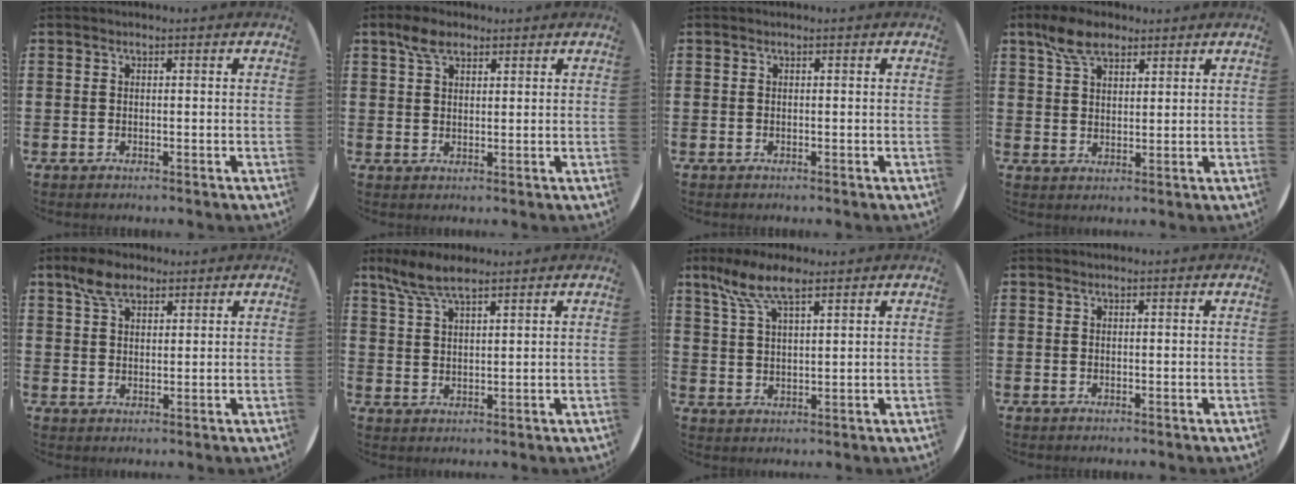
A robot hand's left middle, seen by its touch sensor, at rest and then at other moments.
{"total": 4.0, "force": [2.7, 2.0, 2.0], "torque": [-0.038, 0.004, 0.048]}
{"total": 0.0}
{"total": 5.9, "force": [4.1, 2.9, 3.1], "torque": [-0.063, 0.002, 0.075]}
{"total": 4.8, "force": [3.4, 2.5, 2.3], "torque": [-0.046, 0.005, 0.063]}
{"total": 5.8, "force": [4.8, 1.5, 2.9], "torque": [-0.069, -0.005, 0.088]}
{"total": 7.5, "force": [5.3, 2.3, 4.8], "torque": [-0.107, -0.001, 0.095]}
{"total": 0.0}